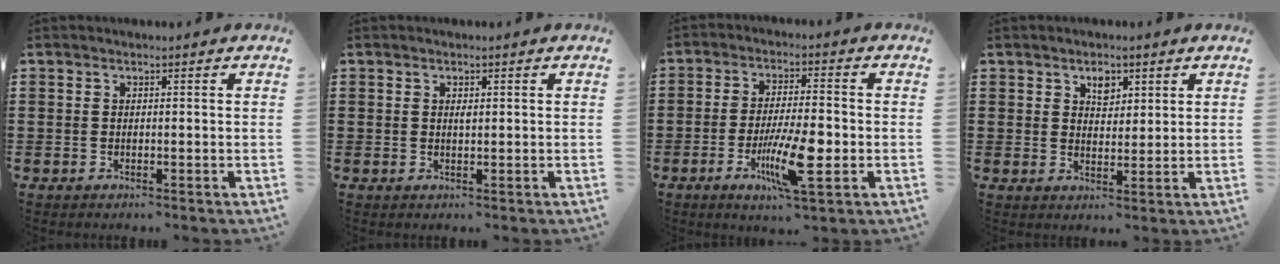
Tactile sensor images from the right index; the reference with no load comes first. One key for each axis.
{"total": 0.8, "fx": 0.2, "fy": 0.3, "fz": 0.7, "tx": -0.016, "ty": 0.000, "tz": 0.004}
{"total": 9.9, "fx": -2.9, "fy": 2.3, "fz": 9.2, "tx": -0.181, "ty": -0.012, "tz": -0.051}
{"total": 3.1, "fx": 1.9, "fy": 1.9, "fz": 1.5, "tx": -0.021, "ty": -0.001, "tz": 0.031}